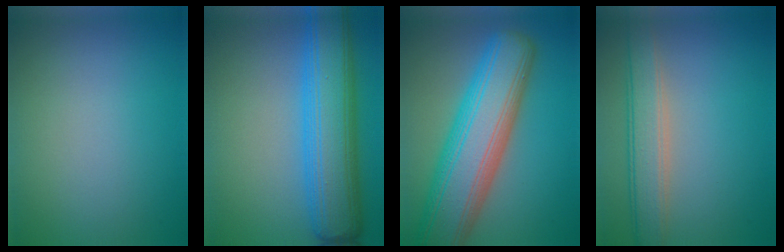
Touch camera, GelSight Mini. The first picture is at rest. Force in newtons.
{"total": 9.6, "press": 9.6, "slide": 0.1}
{"total": 12.1, "press": 12.1, "slide": 0.7}
{"total": 4.2, "press": 4.2, "slide": 0.4}